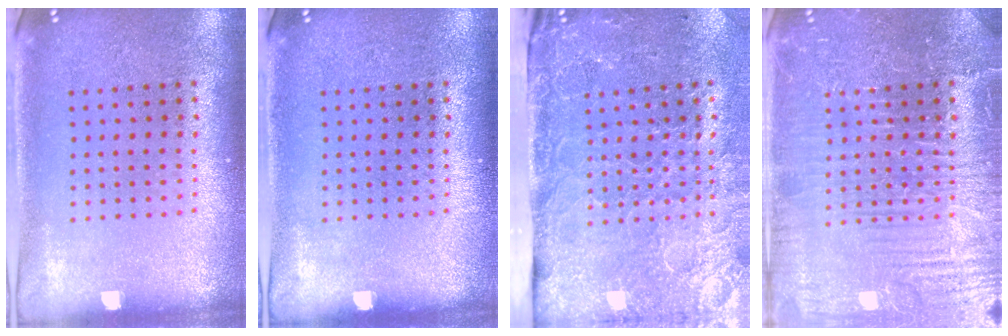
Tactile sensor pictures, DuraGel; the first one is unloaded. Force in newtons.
{"total": 0.0}
{"total": 4.6, "press": 3.7, "slide": 2.8}
{"total": 4.7, "press": 4.7, "slide": 0.8}